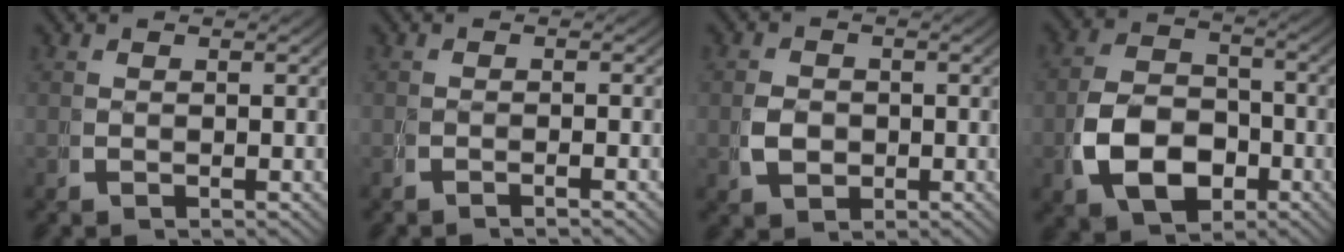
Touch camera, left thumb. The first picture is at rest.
{"total": 1.0, "force": [-0.6, -0.2, 0.8], "torque": [-0.013, 0.008, -0.016]}
{"total": 3.0, "force": [-0.3, 2.4, 1.8], "torque": [-0.039, -0.012, 0.001]}
{"total": 9.3, "force": [-1.8, 6.8, 6.1], "torque": [-0.129, -0.032, -0.015]}